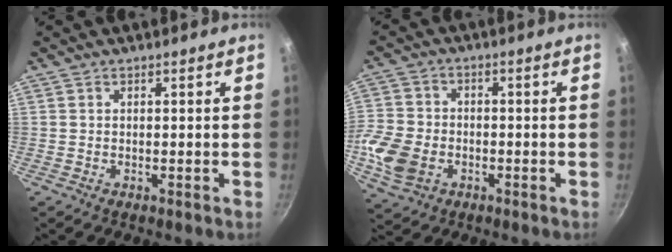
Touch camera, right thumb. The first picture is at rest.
{"total": 11.6, "force": [-3.4, 8.8, 6.7], "torque": [-0.139, 0.018, -0.072]}